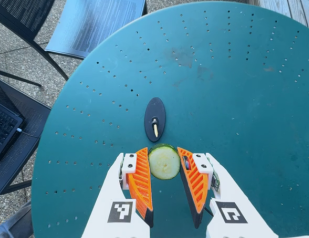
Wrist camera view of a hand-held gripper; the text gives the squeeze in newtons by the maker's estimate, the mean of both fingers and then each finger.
{"total": 9.9, "left": 9.5, "right": 10.4}